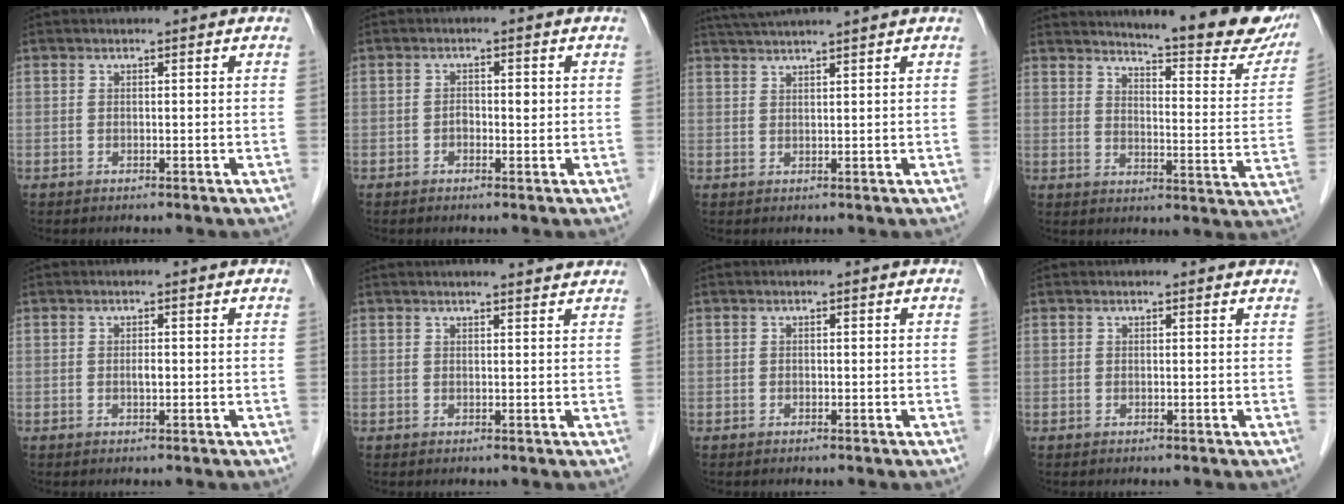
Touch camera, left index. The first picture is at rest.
{"total": 1.9, "force": [-0.2, 1.1, 1.6], "torque": [-0.023, 0.007, -0.004]}
{"total": 6.1, "force": [5.2, -1.6, 2.7], "torque": [-0.042, 0.026, 0.086]}
{"total": 19.4, "force": [17.3, 1.8, 8.6], "torque": [-0.109, -0.079, 0.202]}
{"total": 0.9, "force": [-0.1, 0.3, 0.9], "torque": [-0.017, 0.000, -0.002]}
{"total": 4.0, "force": [3.8, 0.0, 1.3], "torque": [-0.020, 0.009, 0.040]}
{"total": 0.0}
{"total": 1.3, "force": [1.2, 0.2, 0.1], "torque": [-0.010, 0.002, 0.007]}